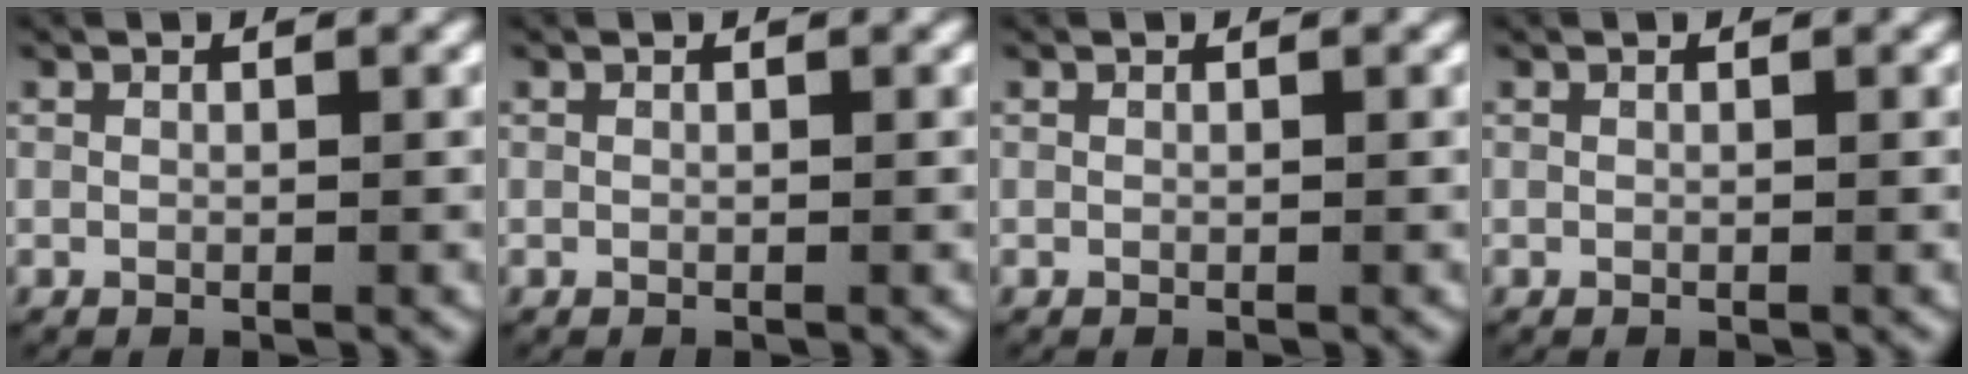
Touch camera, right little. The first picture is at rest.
{"total": 0.0}
{"total": 0.0}
{"total": 0.0}